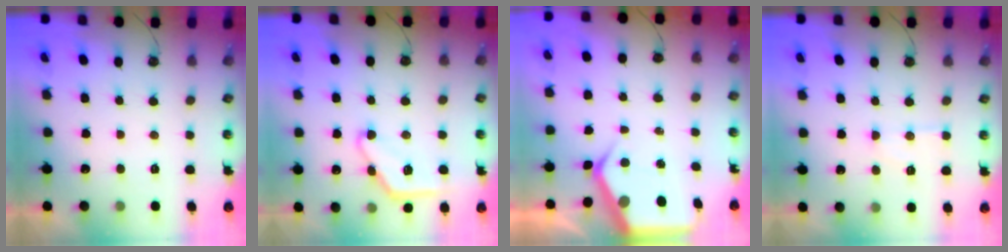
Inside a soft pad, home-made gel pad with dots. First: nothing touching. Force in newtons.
{"total": 11.7, "press": 11.7, "slide": 0.7}
{"total": 6.2, "press": 6.2, "slide": 0.6}
{"total": 7.9, "press": 7.9, "slide": 0.6}